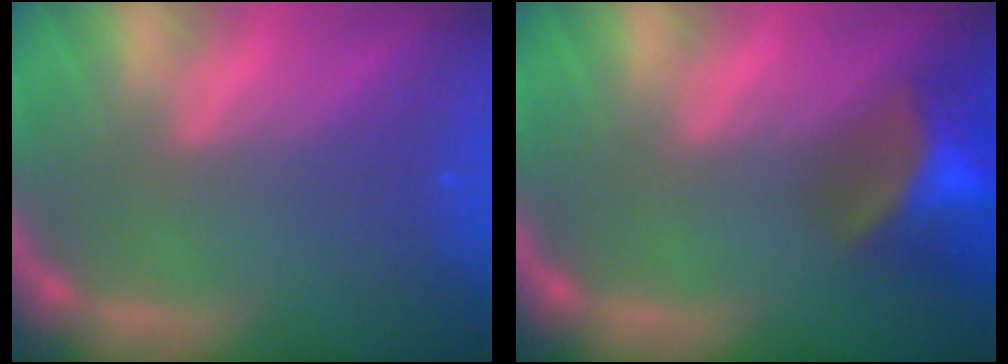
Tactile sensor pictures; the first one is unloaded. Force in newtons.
{"total": 8.0}